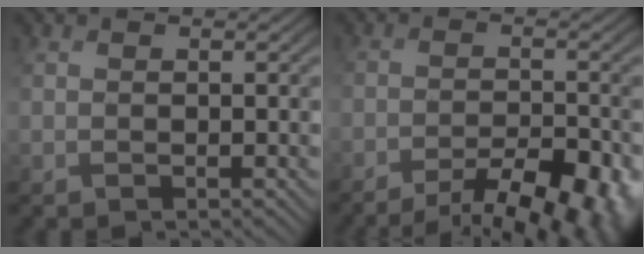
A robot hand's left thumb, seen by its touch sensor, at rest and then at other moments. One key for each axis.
{"total": 10.3, "fx": -7.9, "fy": 3.3, "fz": 5.9, "tx": -0.091, "ty": -0.010, "tz": -0.104}